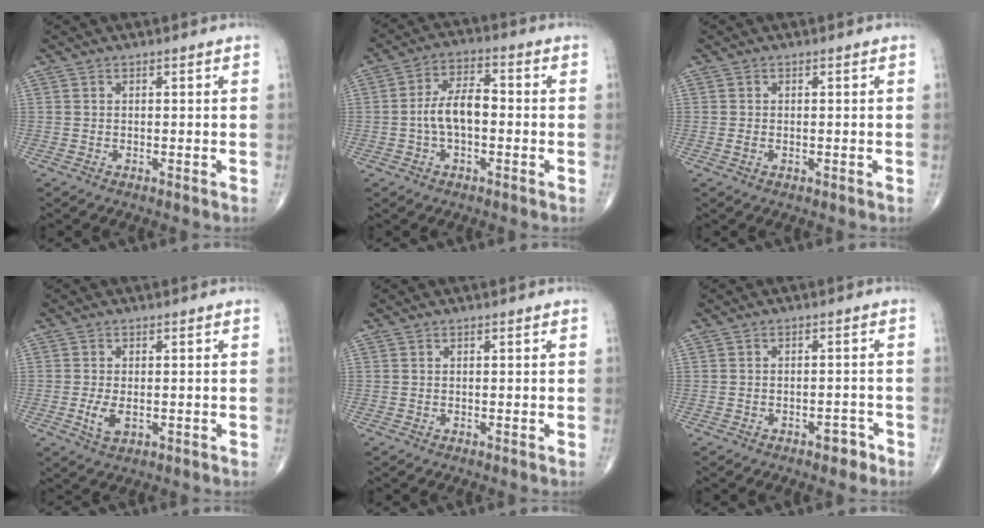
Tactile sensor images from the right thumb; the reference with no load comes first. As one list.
[{"total": 7.8, "force": [-1.1, 4.0, 6.7], "torque": [-0.124, 0.029, -0.025]}, {"total": 0.9, "force": [-0.2, 0.5, 0.7], "torque": [-0.018, 0.000, -0.003]}, {"total": 3.8, "force": [-0.8, 2.0, 3.1], "torque": [-0.062, -0.007, -0.011]}, {"total": 0.0}, {"total": 2.8, "force": [-1.9, 1.4, 1.4], "torque": [-0.008, 0.013, -0.024]}]